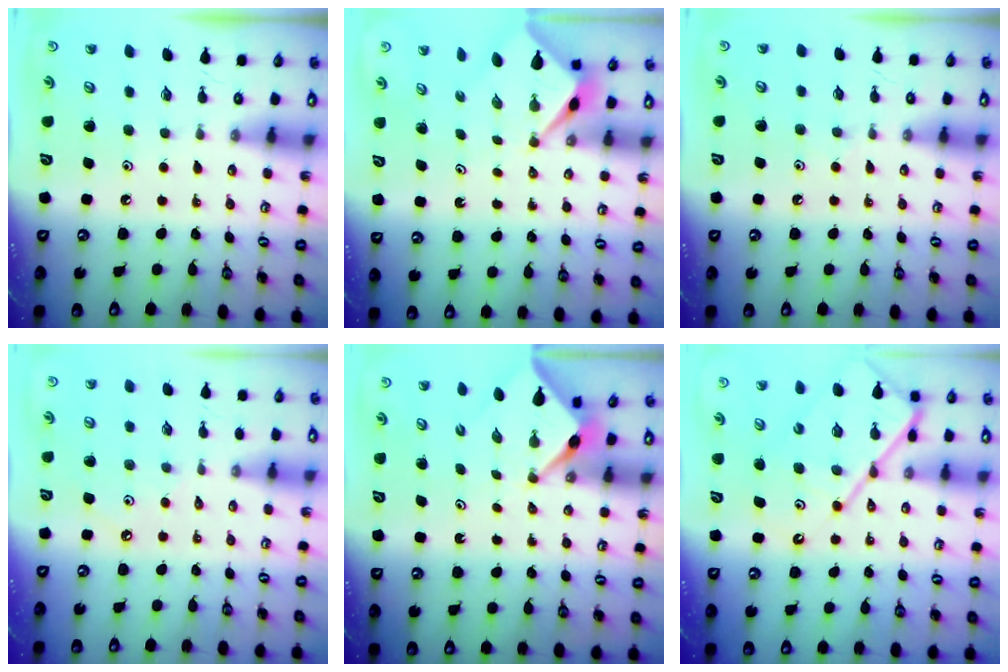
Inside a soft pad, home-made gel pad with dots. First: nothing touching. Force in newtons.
{"total": 2.5, "press": 2.5, "slide": 0.2}
{"total": 6.0, "press": 5.9, "slide": 0.8}
{"total": 1.7, "press": 1.7, "slide": 0.4}
{"total": 3.1, "press": 3.1, "slide": 0.3}
{"total": 13.3, "press": 13.3, "slide": 1.3}